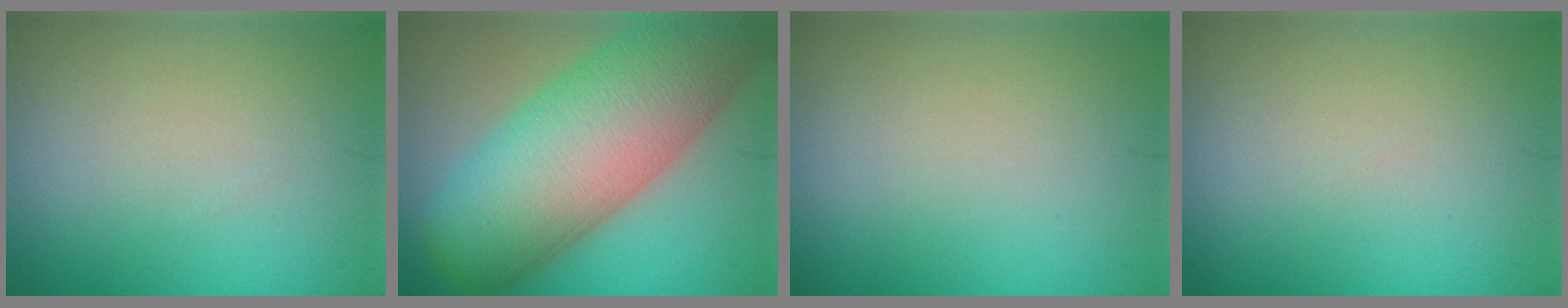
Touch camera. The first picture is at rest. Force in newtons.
{"total": 14.3, "press": 14.3, "slide": 0.9}
{"total": 0.0}
{"total": 0.0}